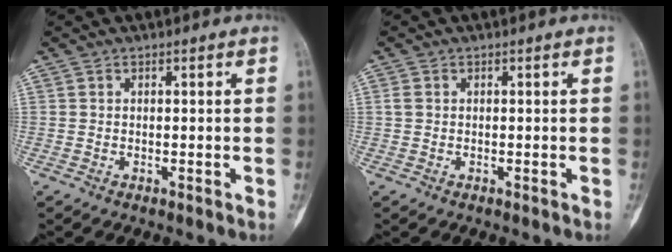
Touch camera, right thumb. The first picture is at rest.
{"total": 1.1, "force": [-0.2, 0.8, 0.8], "torque": [-0.019, -0.001, -0.008]}